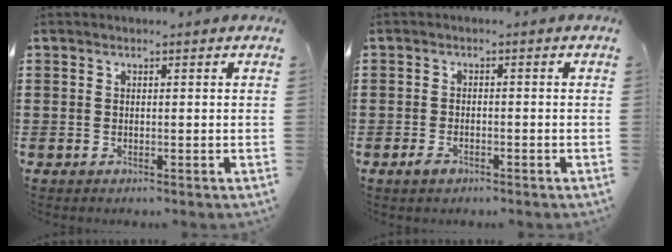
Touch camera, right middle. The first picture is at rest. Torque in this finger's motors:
{"motor_torque": [0.54, 0.48, 0.00, 0.05]}